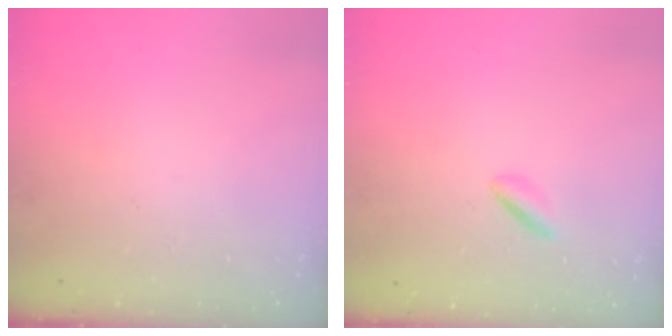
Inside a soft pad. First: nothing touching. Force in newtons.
{"total": 1.6, "press": 1.3, "slide": 0.8}